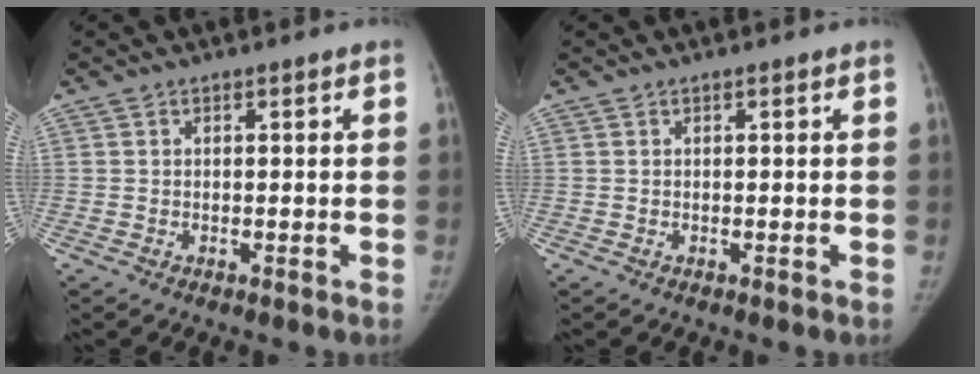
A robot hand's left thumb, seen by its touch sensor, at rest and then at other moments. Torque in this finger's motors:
{"motor_torque": [0.00, 0.00, 0.22, -0.23, 0.01]}